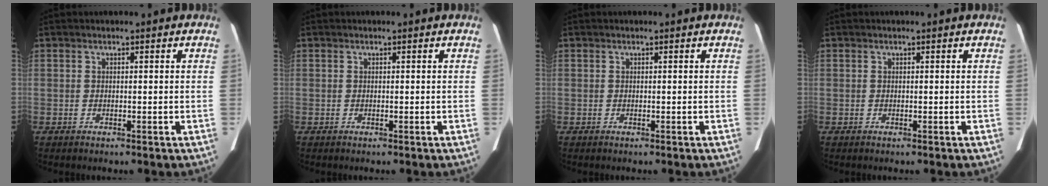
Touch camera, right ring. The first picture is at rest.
{"total": 0.0}
{"total": 0.0}
{"total": 0.0}